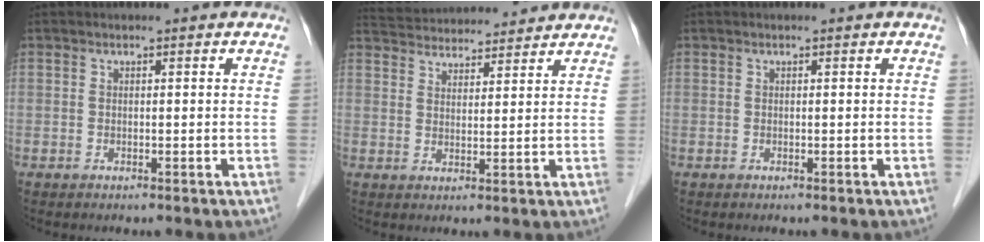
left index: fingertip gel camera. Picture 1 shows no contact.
{"total": 12.4, "force": [11.9, 1.8, 2.9], "torque": [-0.053, 0.039, 0.179]}
{"total": 0.0}